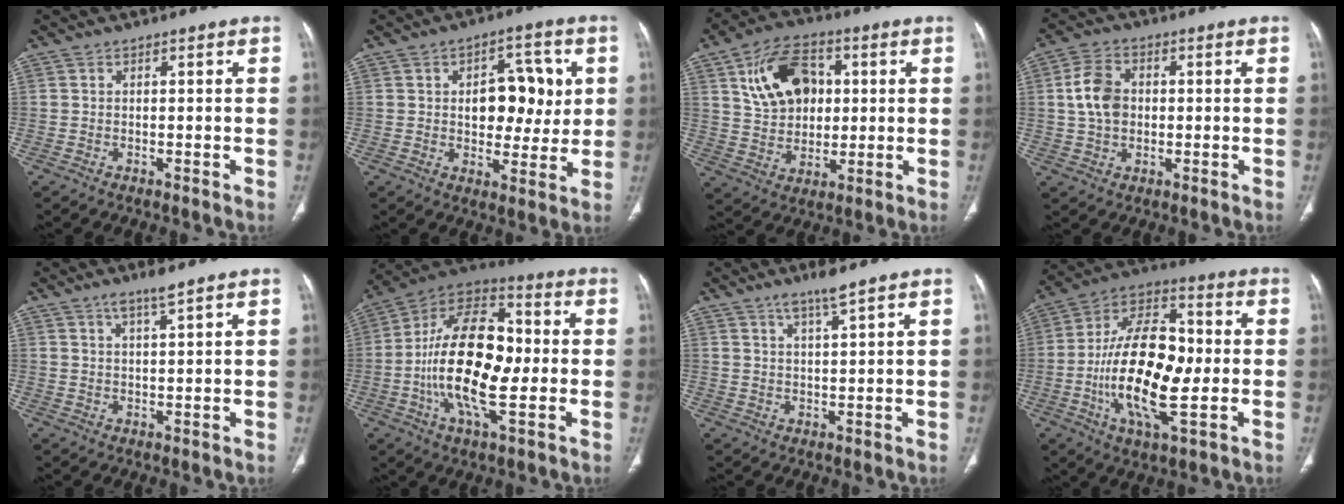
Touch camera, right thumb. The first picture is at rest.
{"total": 12.5, "force": [2.0, 7.6, 9.7], "torque": [-0.081, 0.003, 0.032]}
{"total": 14.5, "force": [3.8, 10.3, 9.5], "torque": [-0.130, 0.002, 0.067]}
{"total": 7.8, "force": [0.7, 5.7, 5.3], "torque": [-0.086, 0.011, 0.010]}
{"total": 3.6, "force": [2.6, 0.3, 2.4], "torque": [-0.044, -0.012, 0.052]}
{"total": 21.9, "force": [-1.9, 10.5, 19.1], "torque": [-0.328, 0.024, -0.040]}
{"total": 4.3, "force": [3.2, 0.1, 2.9], "torque": [-0.051, -0.017, 0.062]}
{"total": 20.9, "force": [-2.4, 9.6, 18.4], "torque": [-0.322, 0.020, -0.043]}